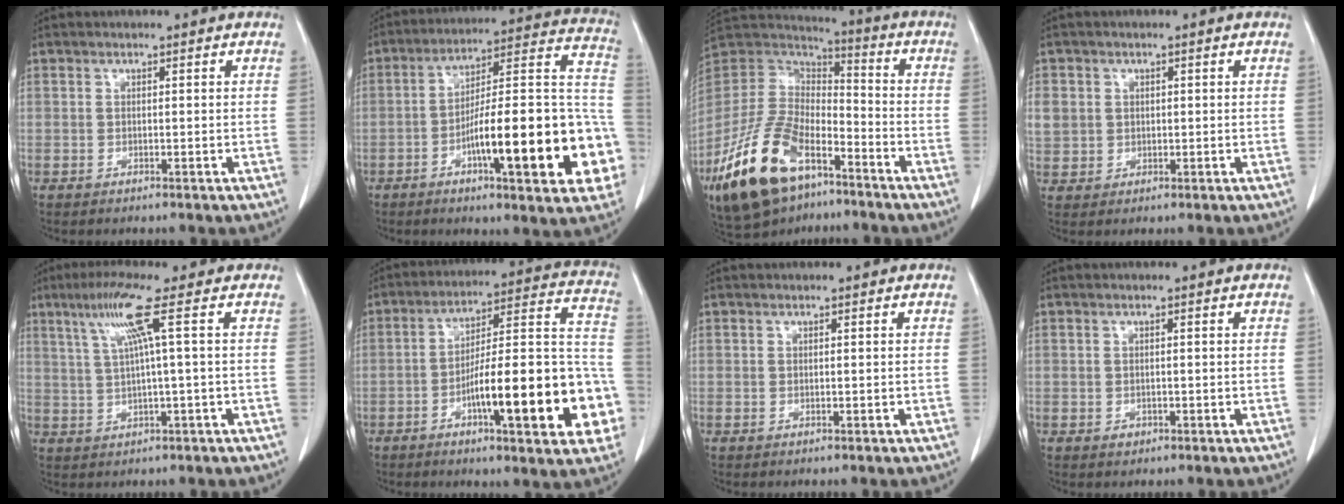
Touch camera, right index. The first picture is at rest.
{"total": 24.8, "force": [-7.6, 4.5, 23.2], "torque": [-0.256, 0.023, -0.104]}
{"total": 21.3, "force": [-12.2, 10.1, 14.2], "torque": [-0.323, -0.012, -0.227]}
{"total": 8.7, "force": [1.0, 8.0, 3.2], "torque": [-0.119, 0.026, 0.037]}
{"total": 7.0, "force": [2.4, -1.3, 6.5], "torque": [-0.130, 0.017, 0.054]}
{"total": 22.8, "force": [-7.5, 4.3, 21.1], "torque": [-0.235, 0.028, -0.100]}
{"total": 0.0}
{"total": 1.8, "force": [-0.6, 1.5, 0.7], "torque": [-0.010, 0.003, -0.002]}